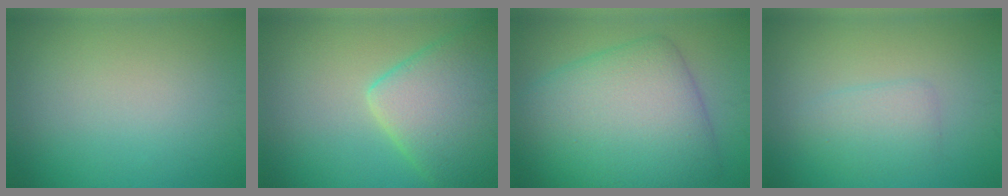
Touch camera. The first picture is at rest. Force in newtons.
{"total": 8.2, "press": 8.2, "slide": 0.5}
{"total": 11.0, "press": 11.0, "slide": 0.2}
{"total": 2.3, "press": 2.3, "slide": 0.1}